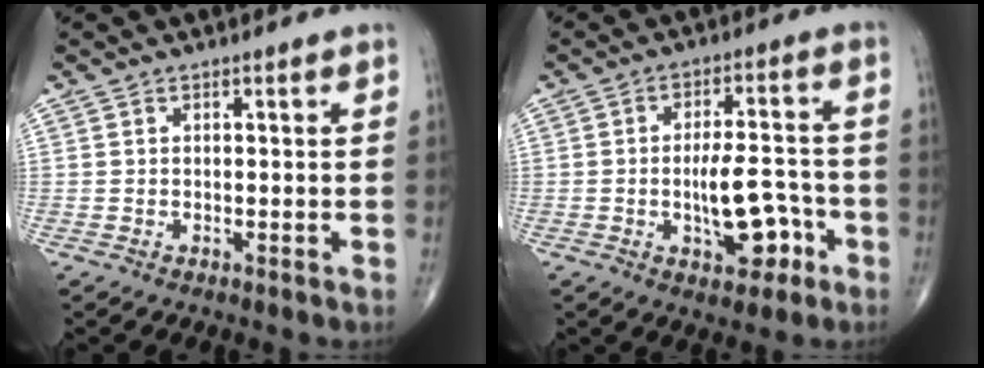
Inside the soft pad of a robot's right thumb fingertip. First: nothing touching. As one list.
[{"total": 10.1, "force": [-3.2, 4.7, 8.3], "torque": [-0.112, 0.027, -0.044]}]